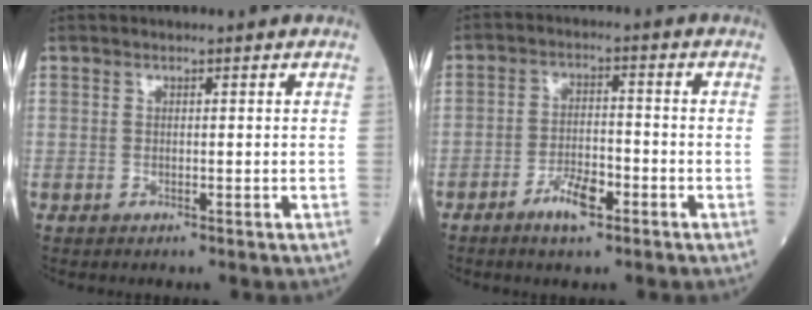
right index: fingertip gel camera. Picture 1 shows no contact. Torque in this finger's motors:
{"motor_torque": [-0.11, -0.13, -0.02, 0.01]}